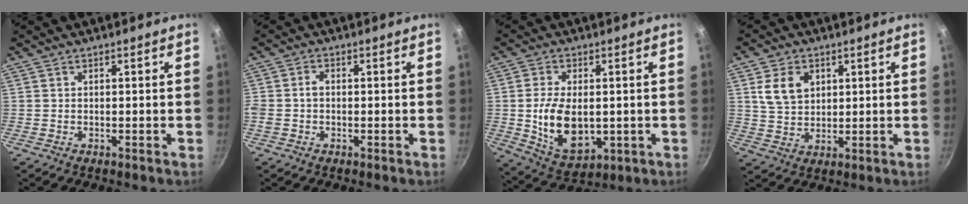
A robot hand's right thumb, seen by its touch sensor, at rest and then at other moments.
{"total": 2.6, "force": [-0.3, 1.9, 1.7], "torque": [-0.031, 0.010, -0.008]}
{"total": 12.5, "force": [-0.5, 7.5, 9.9], "torque": [-0.166, -0.009, 0.009]}
{"total": 7.7, "force": [2.5, 5.8, 4.4], "torque": [-0.061, -0.008, 0.048]}